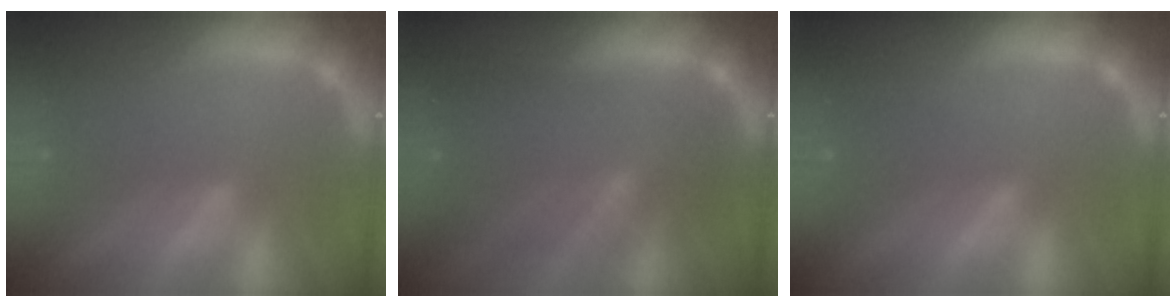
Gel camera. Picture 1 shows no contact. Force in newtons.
{"total": 9.0}
{"total": 2.0}